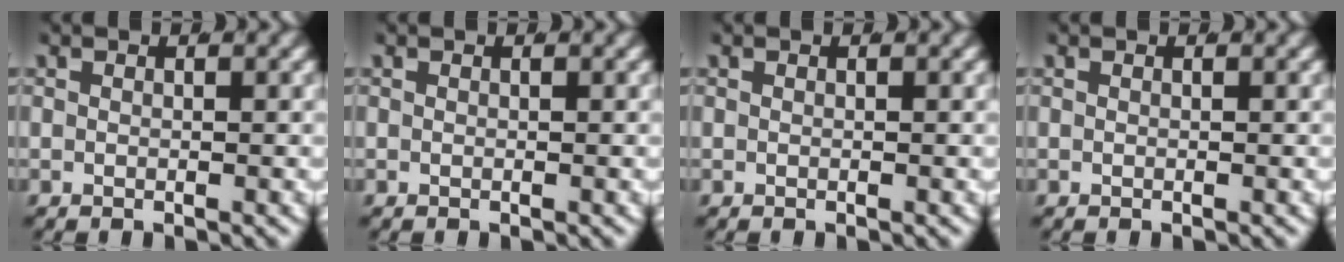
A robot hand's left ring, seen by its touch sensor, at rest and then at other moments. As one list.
[{"total": 0.0}, {"total": 0.0}, {"total": 0.0}]